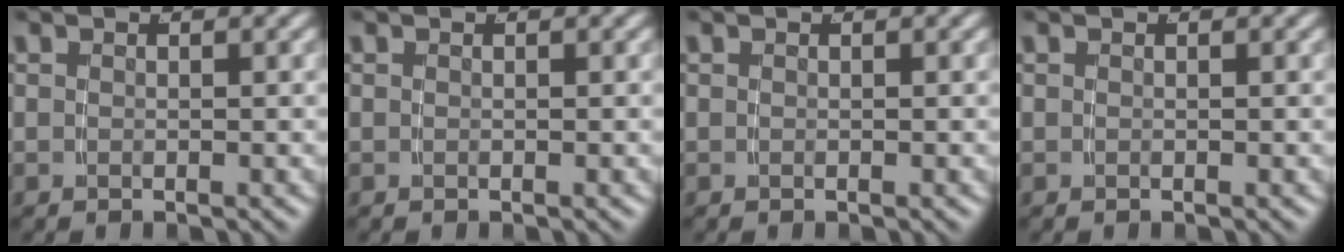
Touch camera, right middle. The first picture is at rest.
{"total": 0.0}
{"total": 0.0}
{"total": 0.0}